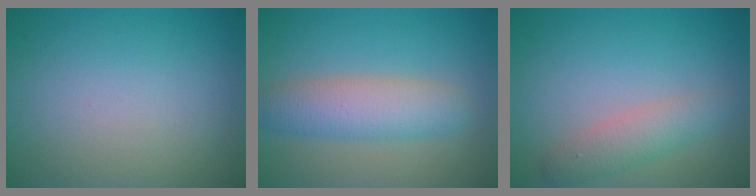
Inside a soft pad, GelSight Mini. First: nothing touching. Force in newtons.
{"total": 4.8, "press": 4.8, "slide": 0.2}
{"total": 2.8, "press": 2.8, "slide": 0.1}